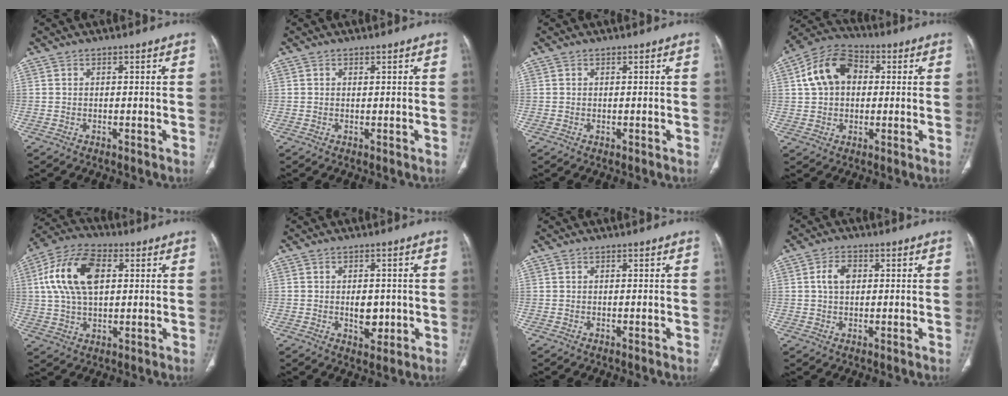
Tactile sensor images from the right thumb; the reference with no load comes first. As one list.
[{"total": 0.0}, {"total": 0.0}, {"total": 12.1, "force": [2.3, 8.8, 8.0], "torque": [-0.130, 0.023, 0.030]}, {"total": 14.9, "force": [3.4, 8.6, 11.7], "torque": [-0.226, 0.016, 0.060]}, {"total": 4.6, "force": [-0.4, 3.1, 3.4], "torque": [-0.031, -0.001, 0.002]}, {"total": 0.0}, {"total": 4.3, "force": [0.9, 2.9, 3.1], "torque": [-0.057, 0.007, 0.014]}]